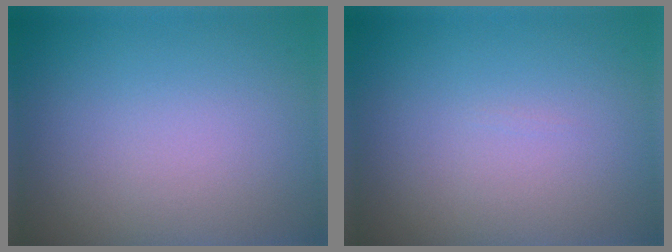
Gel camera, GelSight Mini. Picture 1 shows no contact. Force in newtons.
{"total": 0.0}